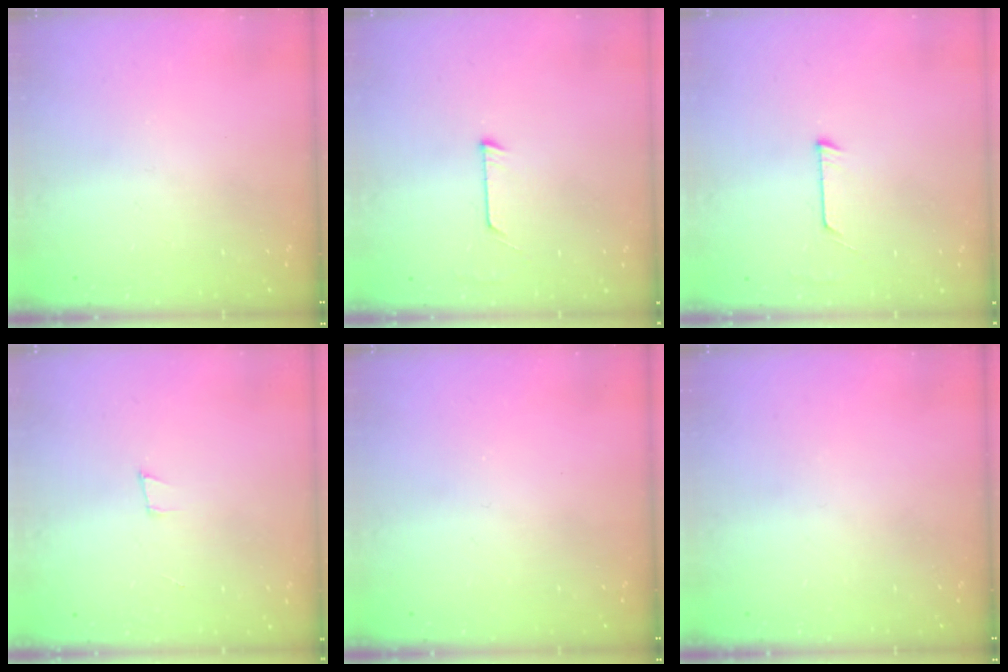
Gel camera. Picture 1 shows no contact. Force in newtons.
{"total": 3.9, "press": 3.9, "slide": 0.4}
{"total": 3.9, "press": 3.9, "slide": 0.4}
{"total": 3.3, "press": 1.9, "slide": 2.7}
{"total": 0.0}
{"total": 0.0}